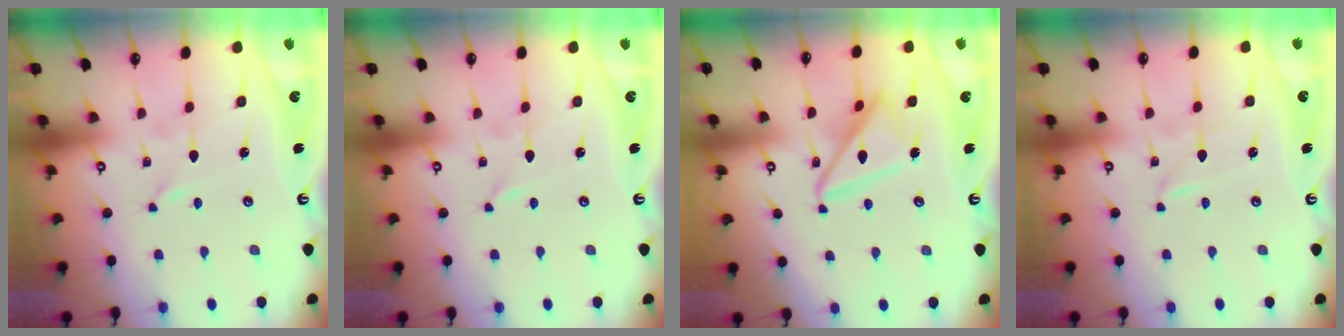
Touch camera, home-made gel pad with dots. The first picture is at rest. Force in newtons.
{"total": 0.0}
{"total": 15.9, "press": 15.8, "slide": 1.6}
{"total": 1.2, "press": 1.2, "slide": 0.1}